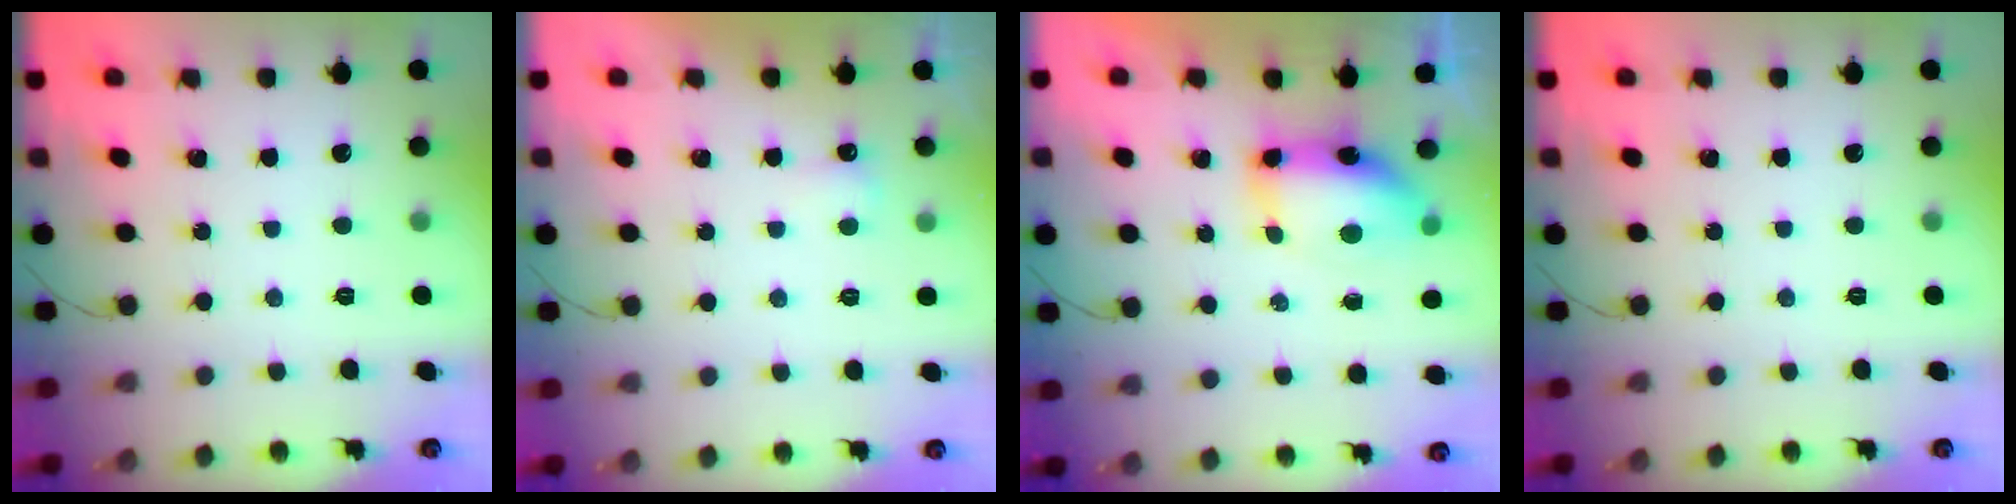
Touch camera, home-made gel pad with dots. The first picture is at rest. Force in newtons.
{"total": 3.4, "press": 2.4, "slide": 2.5}
{"total": 9.1, "press": 9.0, "slide": 1.8}
{"total": 0.0}